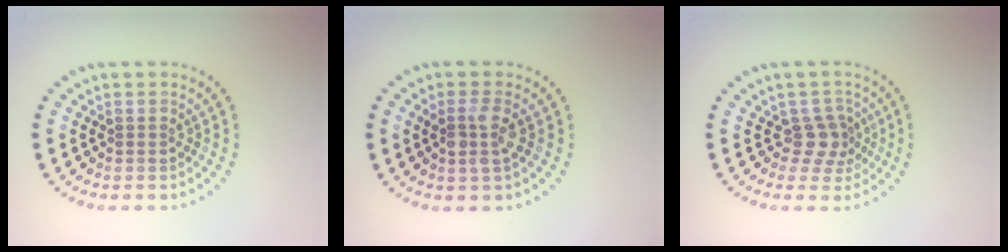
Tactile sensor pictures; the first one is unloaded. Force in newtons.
{"total": 2.3, "press": 2.1, "slide": 1.1}
{"total": 2.4, "press": 1.8, "slide": 1.6}